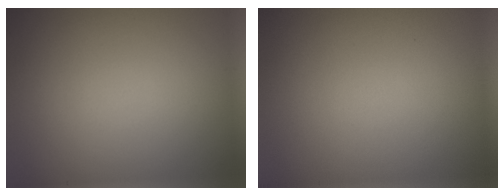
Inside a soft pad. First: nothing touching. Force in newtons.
{"total": 0.0}